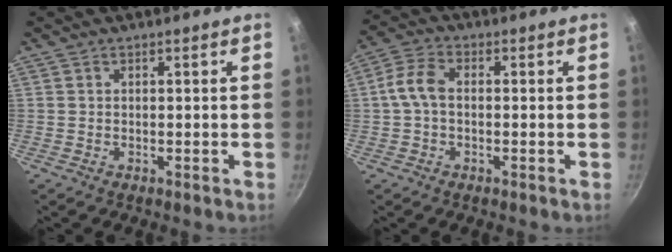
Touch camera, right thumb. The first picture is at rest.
{"total": 5.5, "force": [-0.1, 3.5, 4.2], "torque": [-0.089, 0.024, -0.013]}